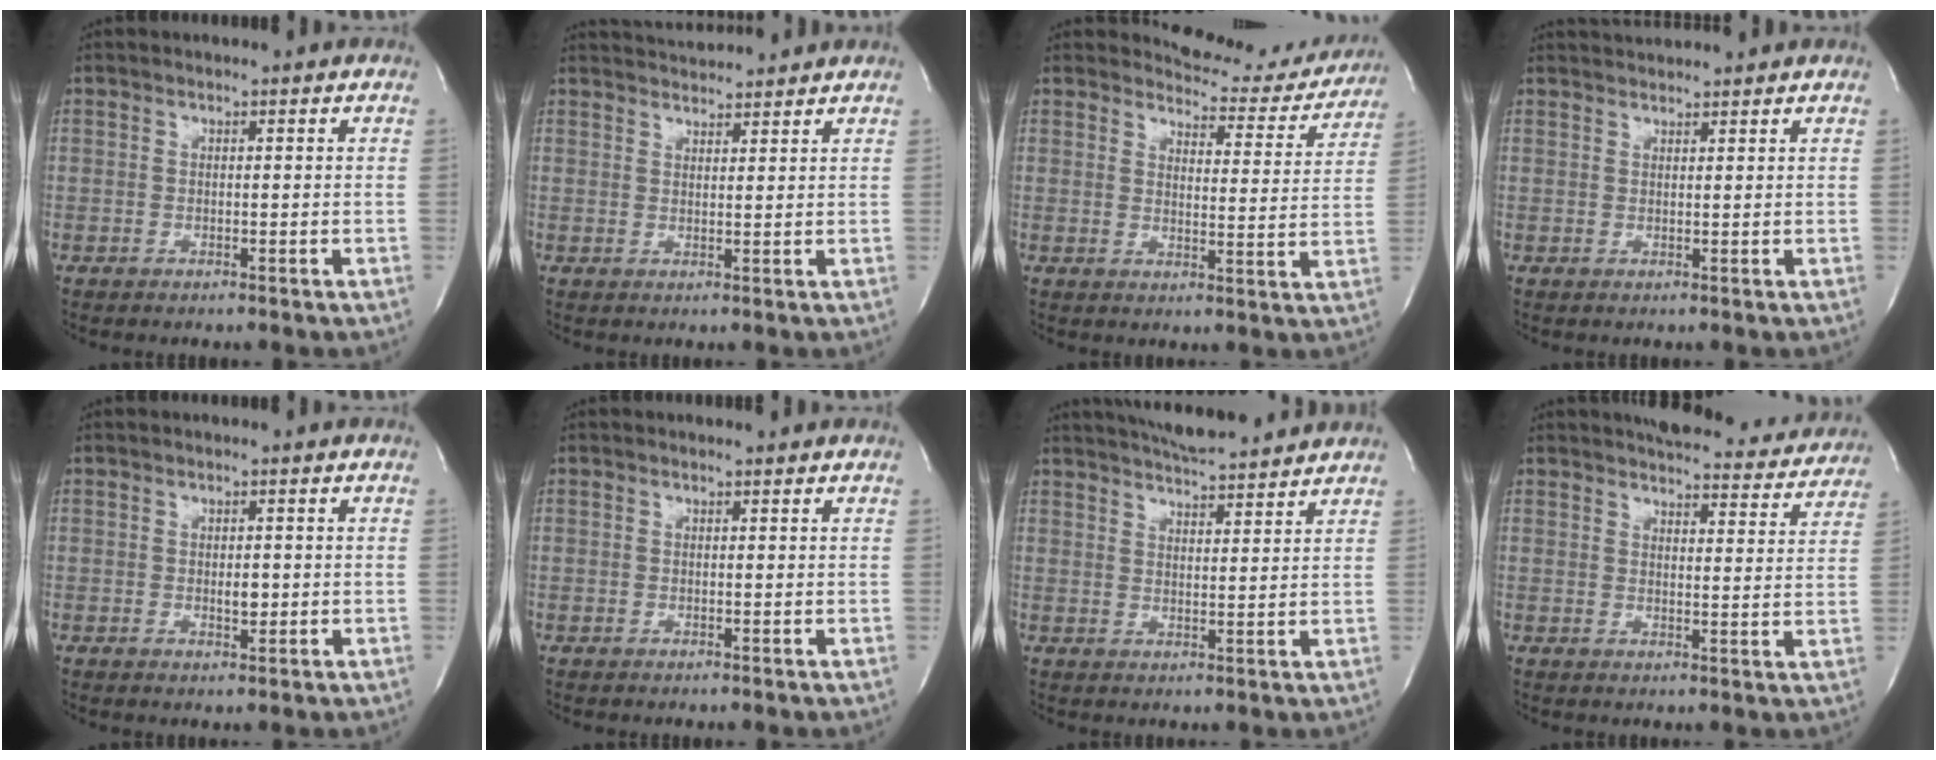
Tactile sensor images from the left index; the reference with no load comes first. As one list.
[{"total": 5.8, "force": [5.7, 0.4, 1.0], "torque": [-0.023, 0.023, 0.085]}, {"total": 10.4, "force": [10.1, 2.6, 0.1], "torque": [0.012, -0.032, 0.106]}, {"total": 3.1, "force": [3.1, -0.1, 0.2], "torque": [-0.008, 0.021, 0.054]}, {"total": 1.4, "force": [0.0, 0.7, 1.2], "torque": [-0.019, -0.003, 0.002]}, {"total": 0.5, "force": [0.5, 0.1, 0.0], "torque": [-0.009, 0.000, 0.006]}, {"total": 10.8, "force": [10.0, 1.0, 4.0], "torque": [-0.072, 0.009, 0.141]}, {"total": 16.6, "force": [15.5, 3.8, 4.6], "torque": [-0.043, -0.022, 0.174]}]